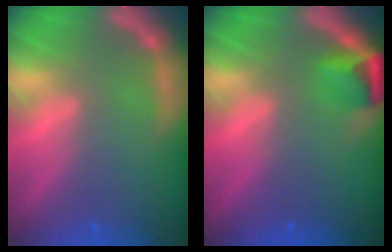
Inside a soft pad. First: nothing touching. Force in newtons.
{"total": 2.9}